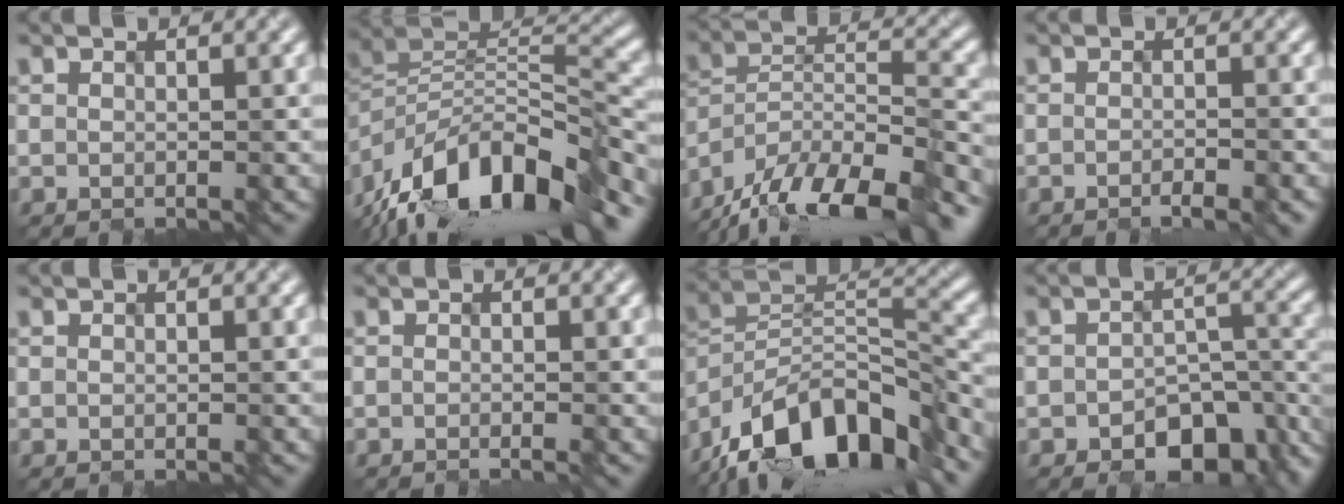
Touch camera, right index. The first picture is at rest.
{"total": 13.6, "force": [-8.6, 5.2, 9.1], "torque": [-0.170, 0.022, -0.150]}
{"total": 15.9, "force": [-13.3, 4.3, 7.6], "torque": [-0.141, -0.001, -0.202]}
{"total": 1.8, "force": [-1.3, 0.3, 1.2], "torque": [-0.014, -0.003, -0.019]}
{"total": 0.0}
{"total": 0.8, "force": [-0.4, 0.2, 0.6], "torque": [-0.005, -0.004, -0.009]}
{"total": 14.0, "force": [-10.2, 5.3, 8.0], "torque": [-0.158, 0.023, -0.182]}
{"total": 8.5, "force": [-5.2, 4.6, 5.0], "torque": [-0.059, -0.018, -0.071]}